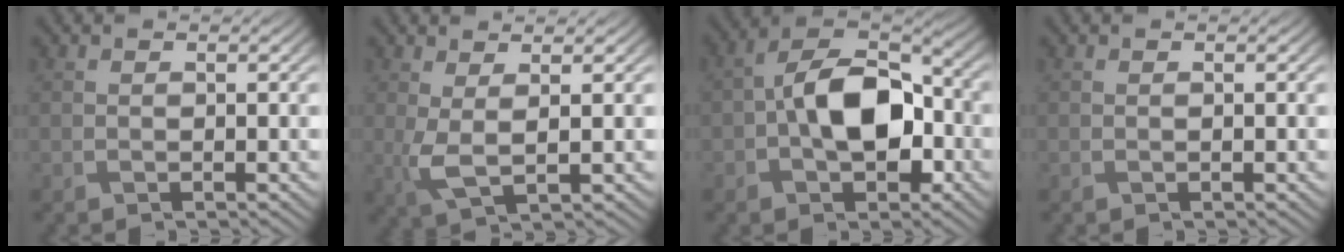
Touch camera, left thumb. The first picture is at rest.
{"total": 3.6, "force": [0.6, 1.0, 3.4], "torque": [-0.083, -0.003, 0.012]}
{"total": 11.1, "force": [-1.1, 6.8, 8.7], "torque": [-0.153, 0.012, -0.028]}
{"total": 0.0}